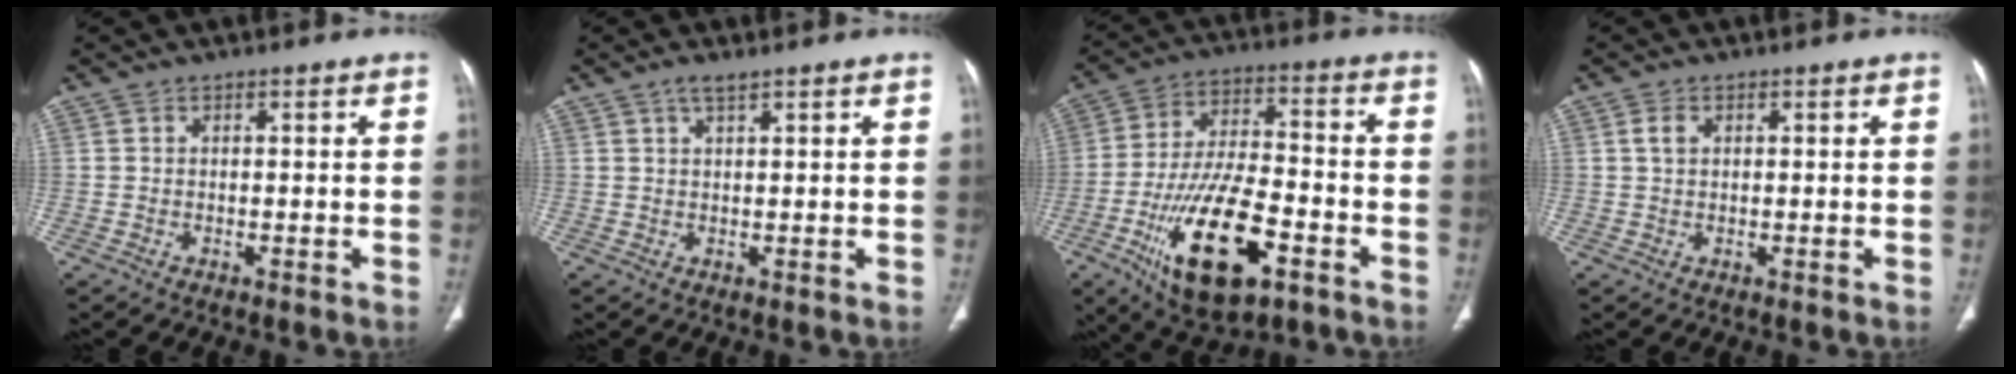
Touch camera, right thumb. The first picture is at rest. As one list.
[{"total": 1.8, "force": [1.2, 0.4, 1.3], "torque": [-0.028, -0.001, 0.025]}, {"total": 19.8, "force": [-8.5, 8.5, 15.7], "torque": [-0.277, 0.033, -0.135]}, {"total": 1.9, "force": [0.6, 1.2, 1.3], "torque": [-0.022, 0.004, 0.014]}]